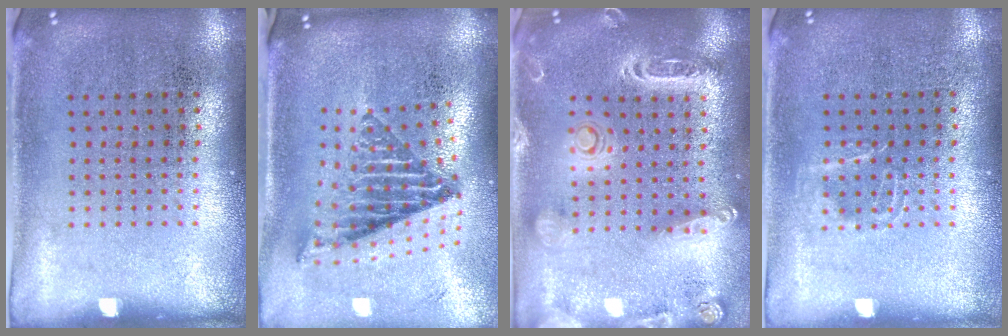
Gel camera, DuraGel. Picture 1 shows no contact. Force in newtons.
{"total": 2.1, "press": 1.4, "slide": 1.5}
{"total": 2.3, "press": 2.1, "slide": 0.9}
{"total": 1.1, "press": 1.0, "slide": 0.3}